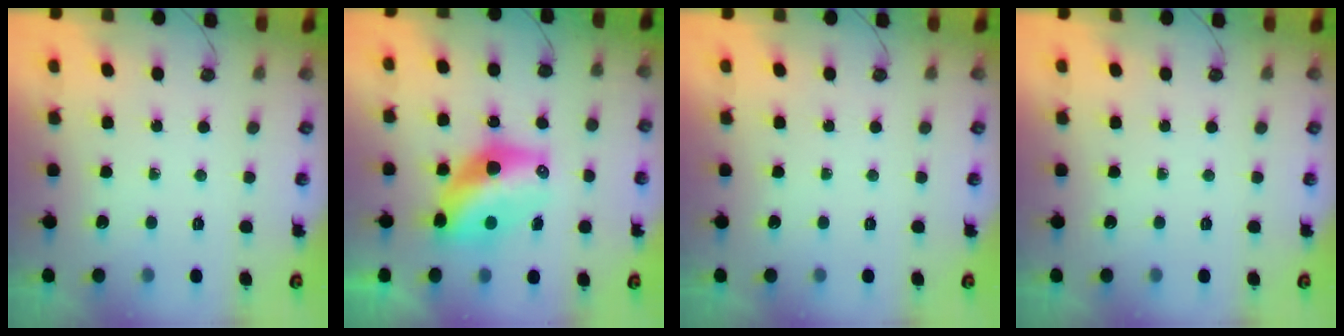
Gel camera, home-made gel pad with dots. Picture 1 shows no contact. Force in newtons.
{"total": 10.6, "press": 10.6, "slide": 0.7}
{"total": 0.0}
{"total": 0.0}